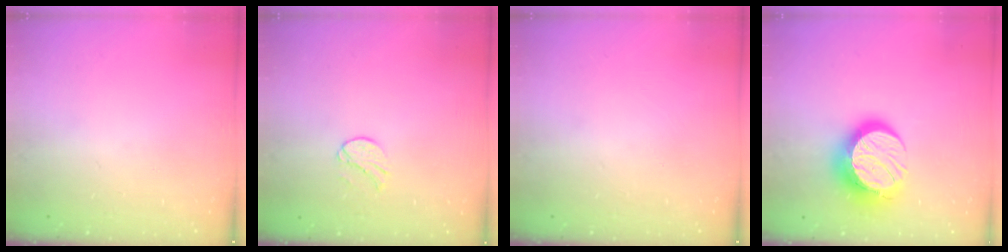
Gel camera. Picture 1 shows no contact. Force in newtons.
{"total": 6.2, "press": 6.2, "slide": 0.6}
{"total": 0.0}
{"total": 15.0, "press": 14.9, "slide": 1.2}